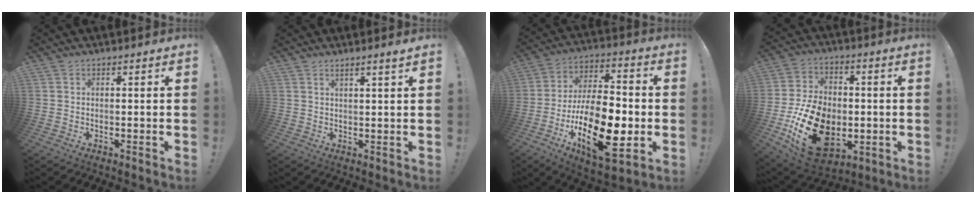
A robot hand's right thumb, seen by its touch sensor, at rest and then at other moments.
{"total": 2.5, "force": [1.9, -0.3, 1.7], "torque": [-0.030, -0.007, 0.031]}
{"total": 24.5, "force": [-7.4, 11.7, 20.3], "torque": [-0.371, 0.039, -0.111]}
{"total": 23.9, "force": [-5.9, 16.7, 16.1], "torque": [-0.282, 0.039, -0.075]}